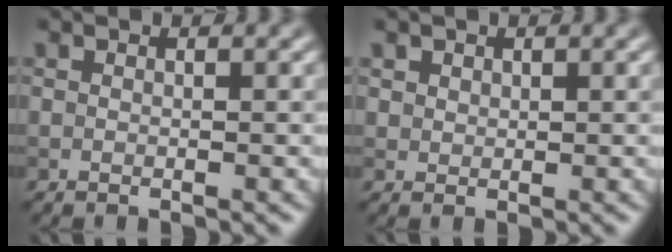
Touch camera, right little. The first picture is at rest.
{"total": 1.4, "force": [0.9, 1.1, 0.3], "torque": [-0.006, -0.008, 0.024]}